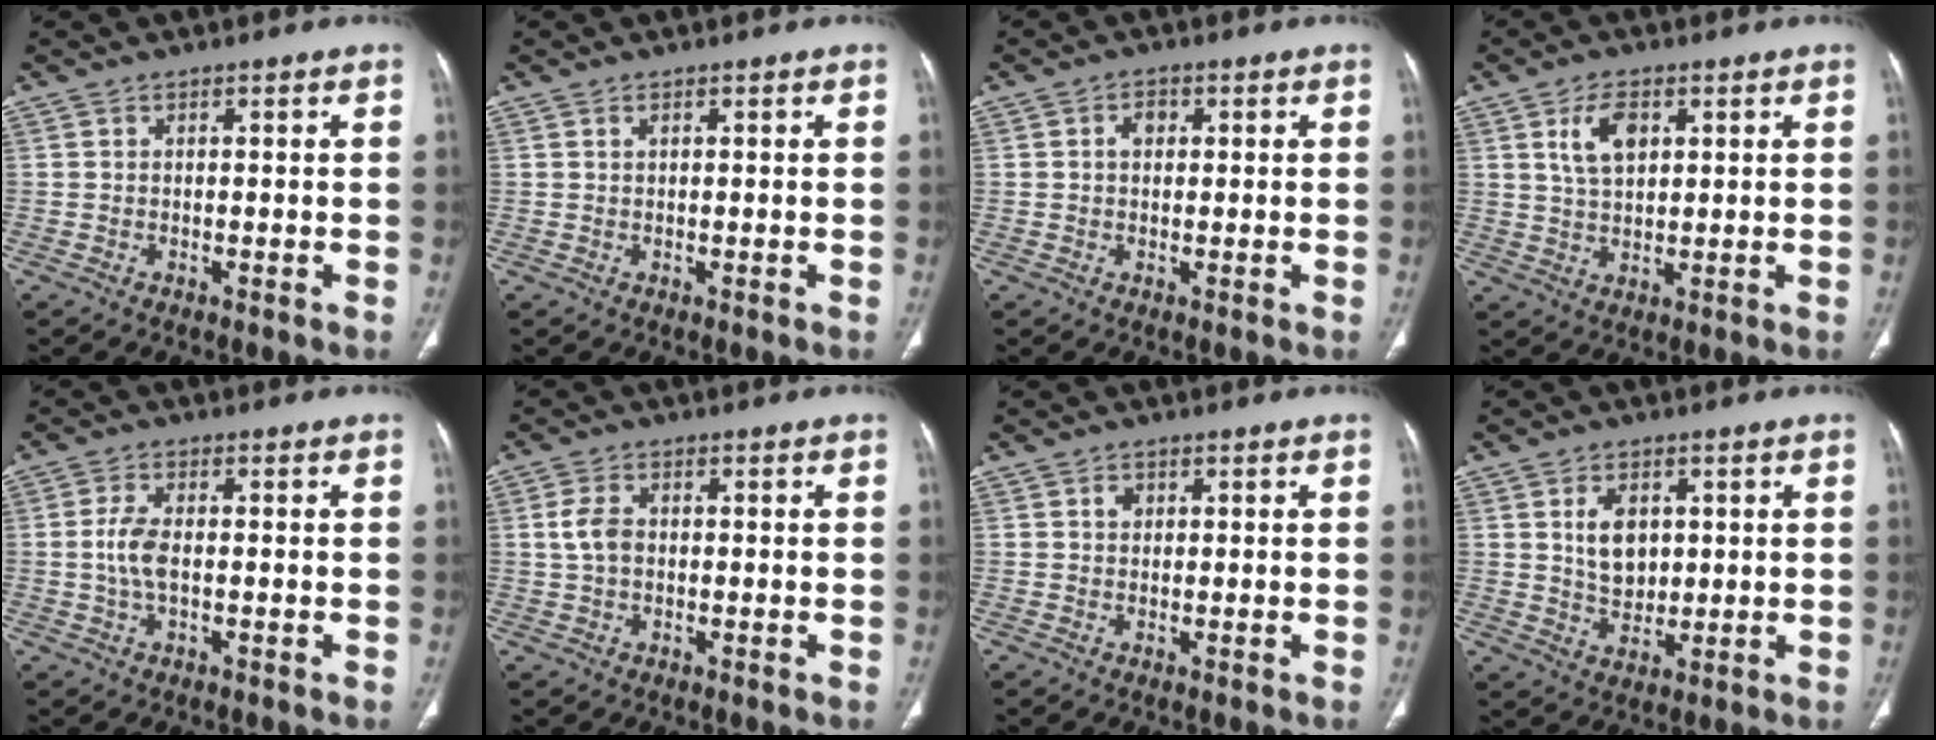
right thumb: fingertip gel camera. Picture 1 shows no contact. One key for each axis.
{"total": 0.6, "fx": 0.3, "fy": 0.3, "fz": 0.4, "tx": -0.010, "ty": 0.001, "tz": 0.007}
{"total": 2.4, "fx": 0.5, "fy": 1.8, "fz": 1.6, "tx": -0.017, "ty": 0.007, "tz": 0.006}
{"total": 6.5, "fx": 2.5, "fy": 3.6, "fz": 4.8, "tx": -0.084, "ty": -0.007, "tz": 0.052}
{"total": 4.6, "fx": -0.4, "fy": 2.1, "fz": 4.0, "tx": -0.092, "ty": 0.005, "tz": -0.010}
{"total": 4.0, "fx": 0.2, "fy": 2.7, "fz": 2.9, "tx": -0.061, "ty": 0.009, "tz": 0.001}
{"total": 1.5, "fx": 0.5, "fy": 1.2, "fz": 0.7, "tx": -0.006, "ty": 0.000, "tz": 0.007}
{"total": 6.9, "fx": 1.7, "fy": 4.8, "fz": 4.7, "tx": -0.056, "ty": -0.011, "tz": 0.036}